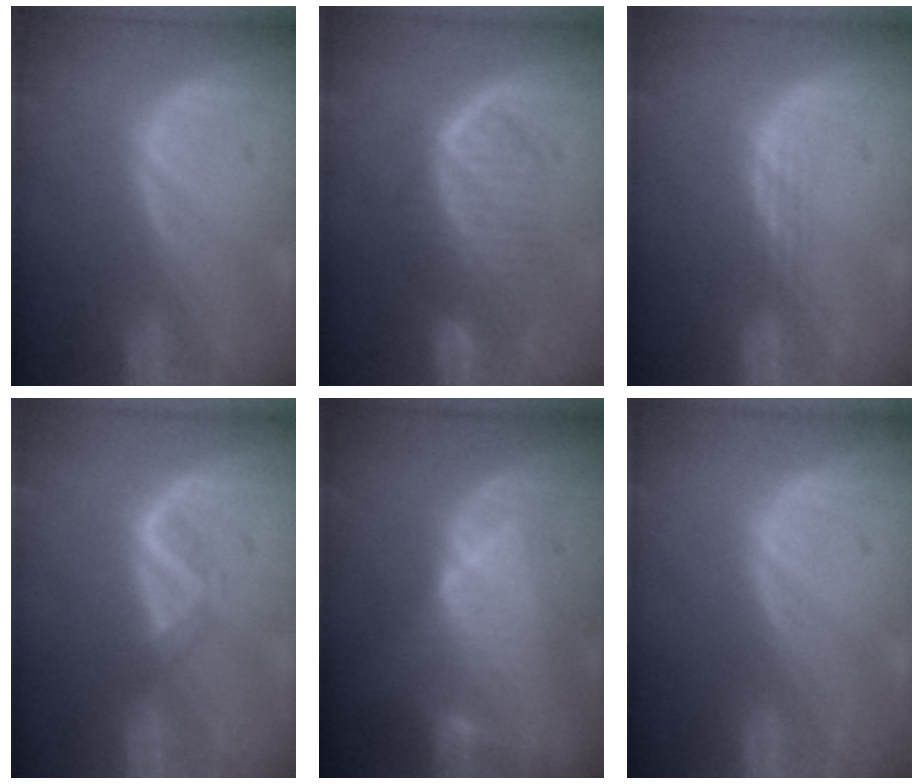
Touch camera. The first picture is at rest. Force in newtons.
{"total": 6.5, "press": 6.3, "slide": 1.6}
{"total": 1.4, "press": 1.1, "slide": 0.9}
{"total": 2.1, "press": 2.0, "slide": 0.6}
{"total": 7.7, "press": 7.0, "slide": 3.3}
{"total": 0.0}